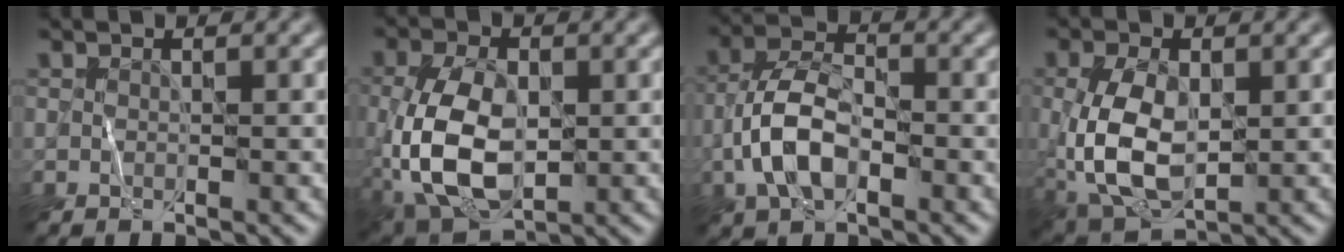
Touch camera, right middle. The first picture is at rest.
{"total": 9.4, "force": [-1.4, 5.6, 7.5], "torque": [-0.172, -0.010, -0.028]}
{"total": 5.7, "force": [-1.9, 2.9, 4.5], "torque": [-0.090, 0.008, -0.045]}
{"total": 7.7, "force": [-0.3, 4.4, 6.3], "torque": [-0.144, -0.007, -0.002]}